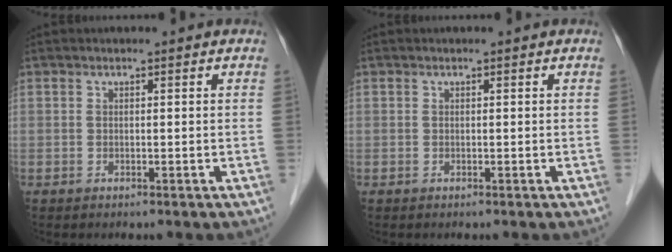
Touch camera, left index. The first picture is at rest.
{"total": 0.0}